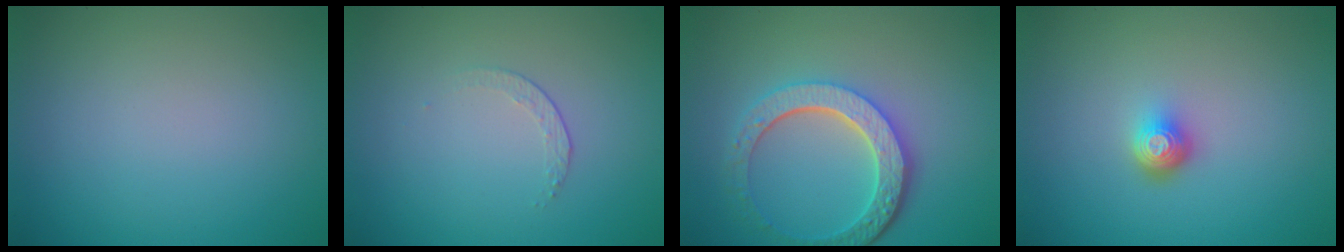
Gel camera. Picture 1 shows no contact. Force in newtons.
{"total": 1.2, "press": 0.5, "slide": 1.1}
{"total": 5.7, "press": 4.2, "slide": 3.8}
{"total": 2.0, "press": 1.4, "slide": 1.5}